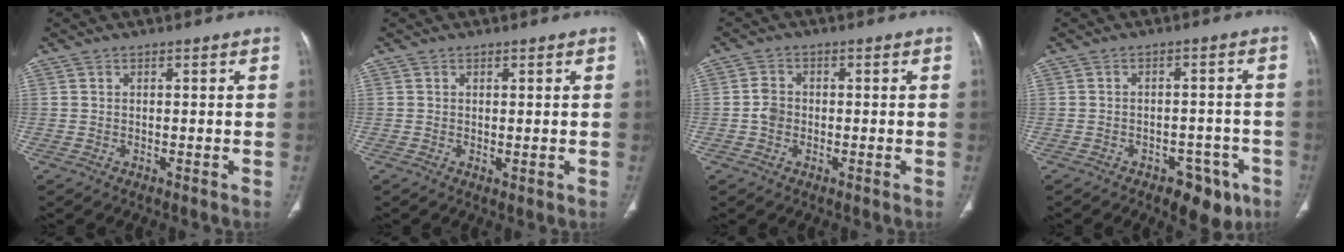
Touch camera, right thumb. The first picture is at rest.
{"total": 0.8, "force": [0.1, 0.4, 0.6], "torque": [-0.015, -0.005, 0.006]}
{"total": 3.6, "force": [-0.7, 2.9, 2.0], "torque": [-0.028, 0.010, -0.020]}
{"total": 8.0, "force": [-4.7, 4.5, 4.6], "torque": [-0.030, 0.030, -0.058]}